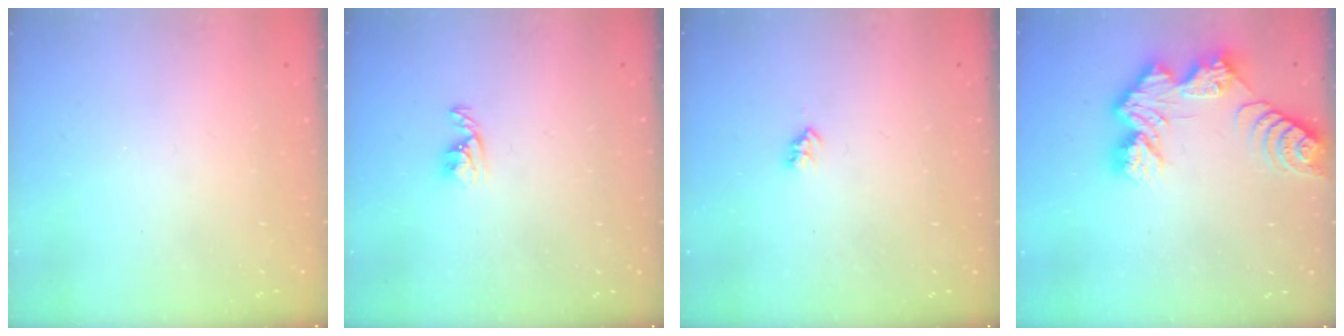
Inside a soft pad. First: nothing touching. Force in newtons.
{"total": 4.3, "press": 4.2, "slide": 0.8}
{"total": 2.6, "press": 2.5, "slide": 0.4}
{"total": 11.5, "press": 11.5, "slide": 0.8}